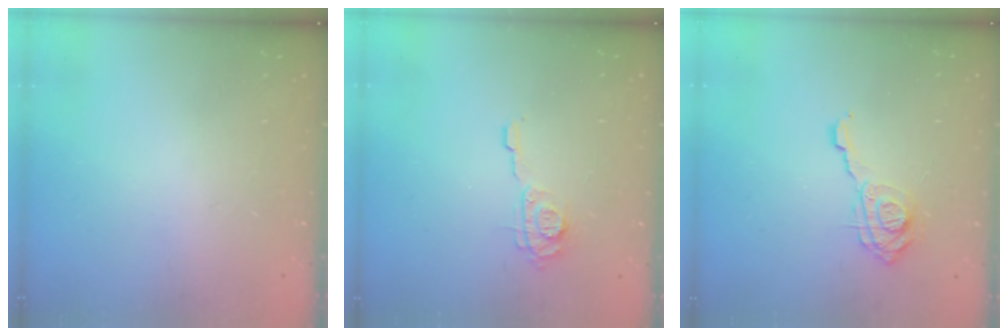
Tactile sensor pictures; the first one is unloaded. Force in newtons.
{"total": 8.3, "press": 8.2, "slide": 0.6}
{"total": 11.5, "press": 11.4, "slide": 1.1}